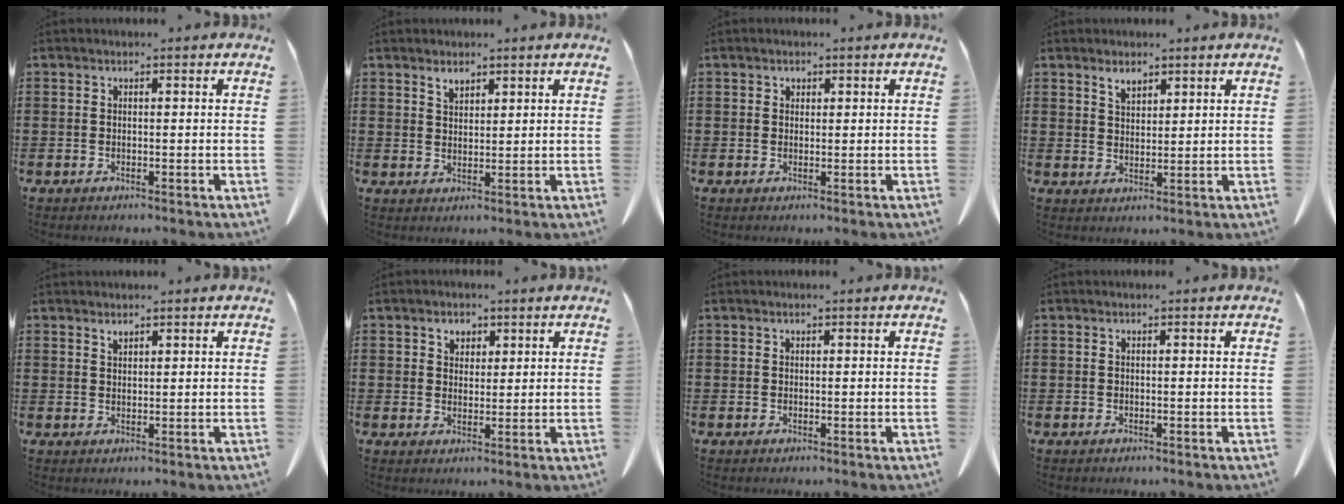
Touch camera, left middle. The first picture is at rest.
{"total": 2.1, "force": [1.7, 0.8, 0.7], "torque": [-0.010, -0.004, 0.032]}
{"total": 0.8, "force": [0.5, 0.5, 0.2], "torque": [-0.007, 0.001, 0.011]}
{"total": 2.5, "force": [2.1, 1.1, 0.9], "torque": [-0.014, -0.003, 0.039]}
{"total": 1.3, "force": [1.2, 0.3, 0.3], "torque": [-0.009, -0.002, 0.024]}
{"total": 2.3, "force": [1.5, 1.7, 0.6], "torque": [-0.011, 0.005, 0.025]}
{"total": 0.0}
{"total": 0.0}